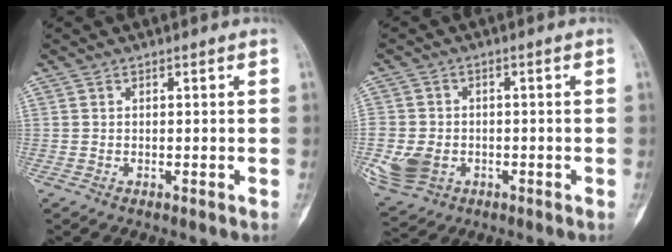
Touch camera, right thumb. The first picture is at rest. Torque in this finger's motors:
{"motor_torque": [1.27, 0.88, 1.11, -0.89, 0.15]}